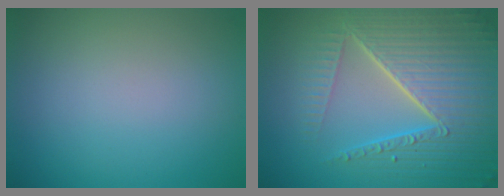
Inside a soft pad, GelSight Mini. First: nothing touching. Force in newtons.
{"total": 8.5, "press": 6.0, "slide": 6.1}